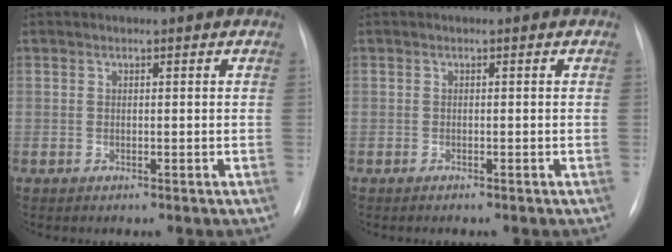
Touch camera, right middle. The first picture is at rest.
{"total": 0.6, "force": [-0.5, 0.1, 0.3], "torque": [-0.012, -0.002, -0.006]}